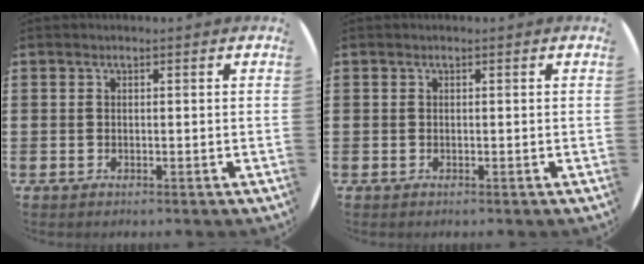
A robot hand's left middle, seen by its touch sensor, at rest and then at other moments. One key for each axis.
{"total": 0.0}